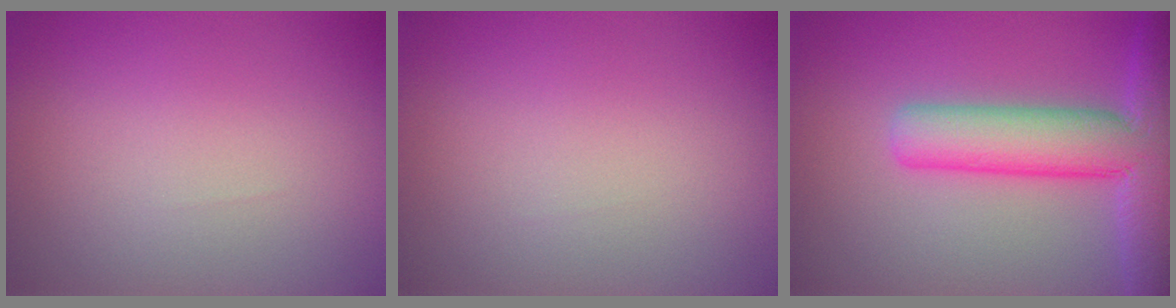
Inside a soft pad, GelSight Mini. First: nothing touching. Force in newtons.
{"total": 0.0}
{"total": 9.3, "press": 9.3, "slide": 0.4}